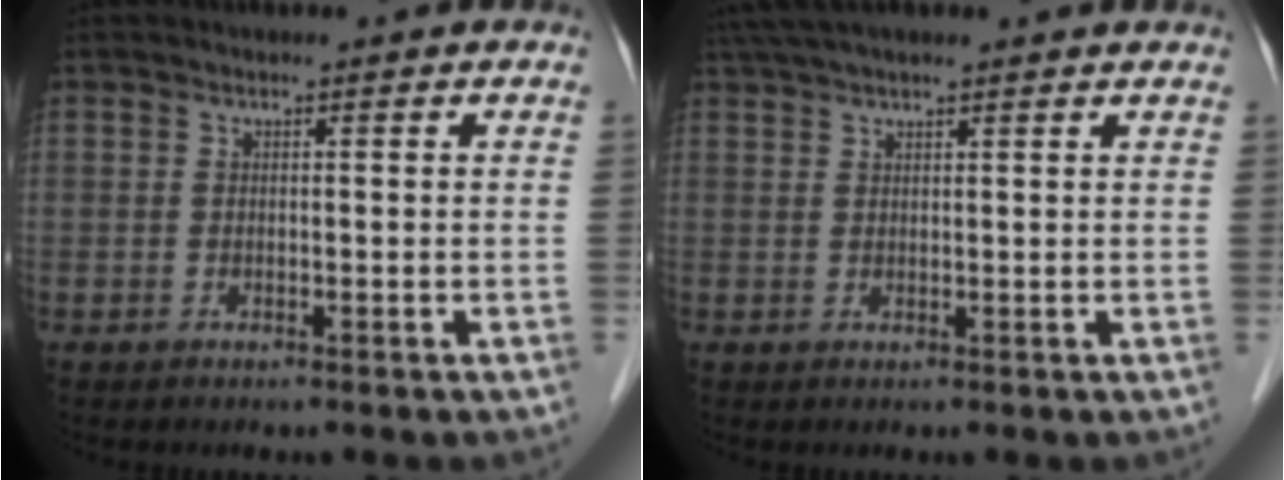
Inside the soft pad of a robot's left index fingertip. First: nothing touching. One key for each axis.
{"total": 9.8, "fx": 8.4, "fy": 1.2, "fz": 4.9, "tx": -0.084, "ty": 0.046, "tz": 0.122}